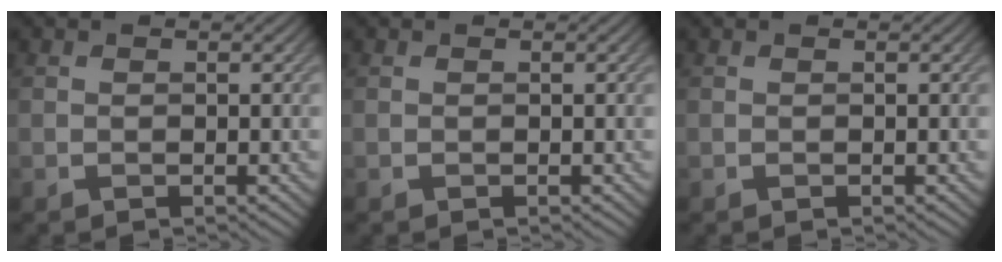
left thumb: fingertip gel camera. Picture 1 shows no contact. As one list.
[{"total": 0.0}, {"total": 0.0}]